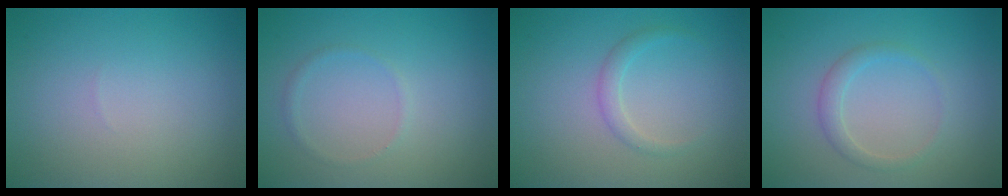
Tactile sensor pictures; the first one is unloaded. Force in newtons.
{"total": 0.8, "press": 0.8, "slide": 0.2}
{"total": 1.3, "press": 1.3, "slide": 0.0}
{"total": 1.6, "press": 1.6, "slide": 0.1}